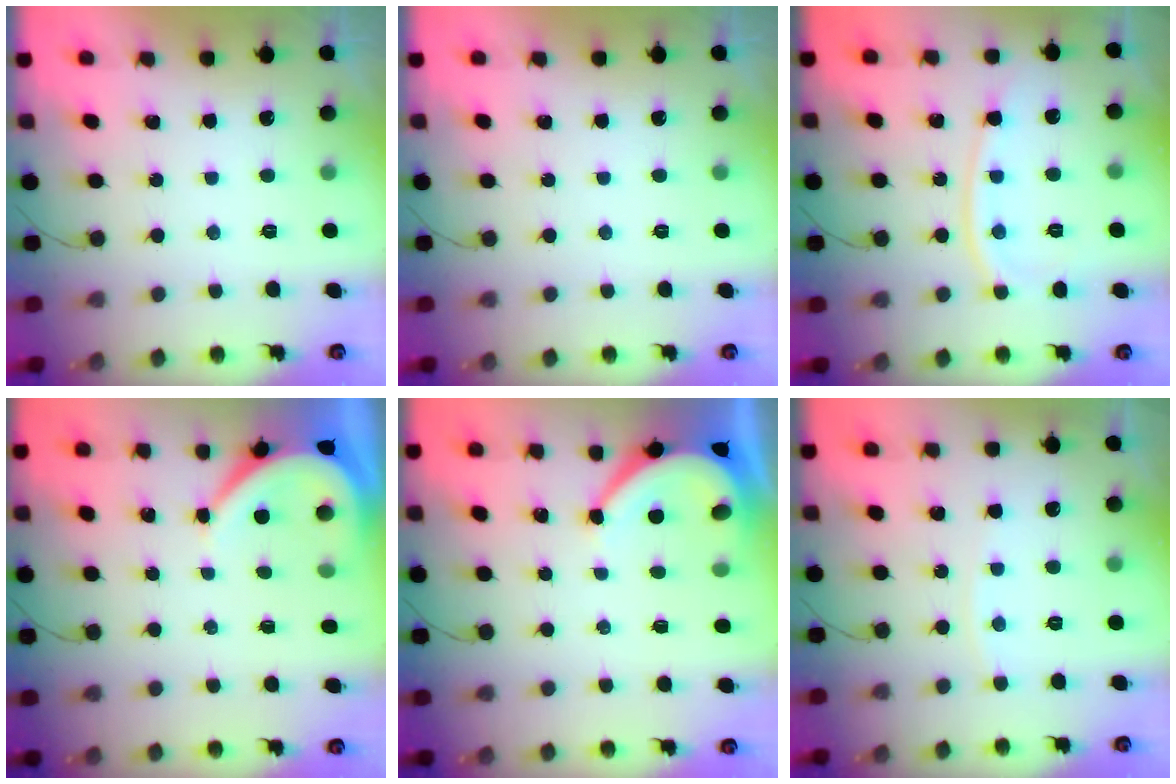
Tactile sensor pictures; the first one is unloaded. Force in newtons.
{"total": 0.0}
{"total": 10.0, "press": 10.0, "slide": 1.1}
{"total": 5.8, "press": 5.7, "slide": 1.0}
{"total": 7.0, "press": 7.0, "slide": 0.2}
{"total": 4.4, "press": 4.3, "slide": 0.7}